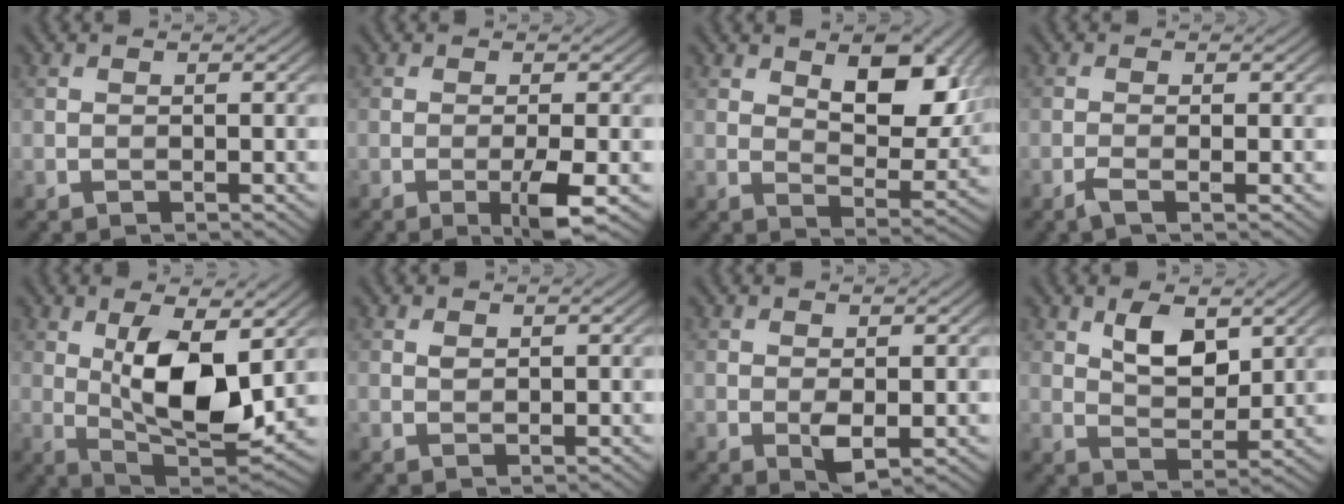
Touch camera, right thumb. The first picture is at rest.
{"total": 3.8, "force": [-1.4, 0.3, 3.6], "torque": [-0.063, 0.001, -0.027]}
{"total": 10.9, "force": [4.3, 5.6, 8.3], "torque": [-0.123, -0.010, 0.071]}
{"total": 1.5, "force": [-0.8, 0.1, 1.3], "torque": [-0.028, 0.004, -0.021]}
{"total": 11.5, "force": [2.0, 5.1, 10.2], "torque": [-0.181, -0.012, 0.040]}
{"total": 0.7, "force": [0.4, 0.4, 0.4], "torque": [-0.012, -0.001, 0.009]}
{"total": 2.2, "force": [-0.1, 1.0, 1.9], "torque": [-0.038, -0.006, 0.001]}
{"total": 5.9, "force": [2.8, 3.0, 4.3], "torque": [-0.081, -0.006, 0.053]}